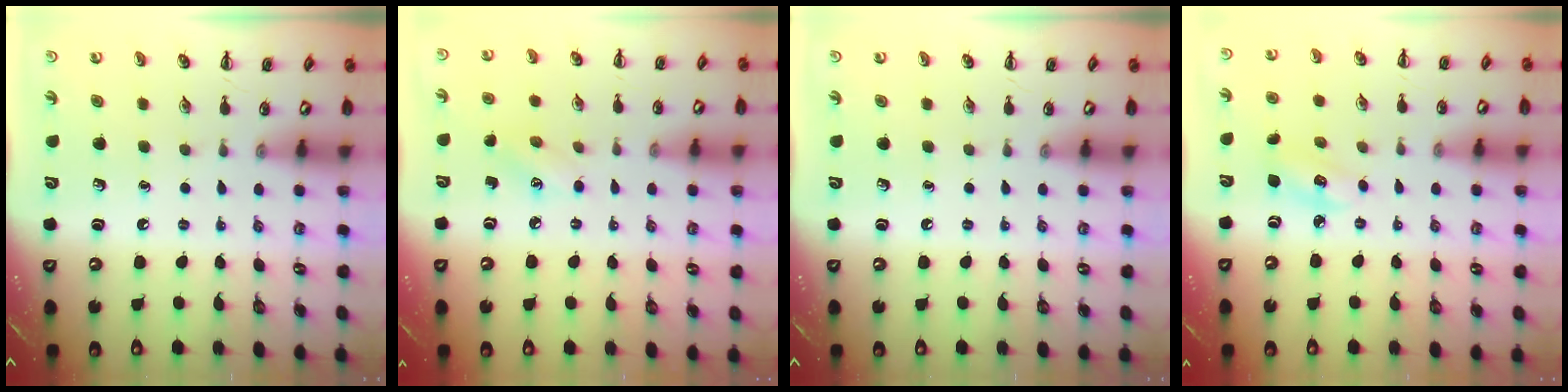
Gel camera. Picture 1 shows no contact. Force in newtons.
{"total": 5.1, "press": 4.9, "slide": 1.4}
{"total": 0.0}
{"total": 3.7, "press": 3.6, "slide": 0.8}